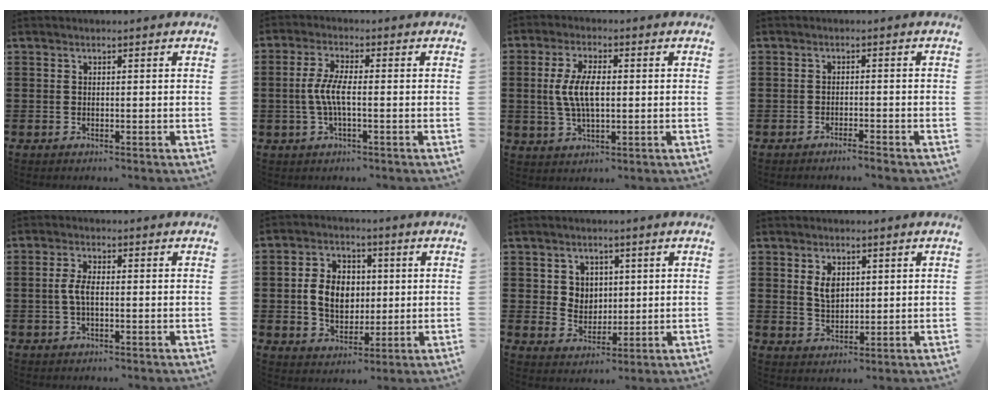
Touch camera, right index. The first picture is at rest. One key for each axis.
{"total": 4.7, "fx": -0.8, "fy": 1.0, "fz": 4.6, "tx": -0.103, "ty": -0.004, "tz": -0.023}
{"total": 6.6, "fx": 0.2, "fy": 2.6, "fz": 6.1, "tx": -0.136, "ty": 0.001, "tz": -0.005}
{"total": 1.7, "fx": -1.6, "fy": -0.3, "fz": 0.6, "tx": -0.011, "ty": -0.002, "tz": -0.029}
{"total": 3.2, "fx": -0.4, "fy": 1.1, "fz": 3.0, "tx": -0.077, "ty": -0.005, "tz": -0.015}
{"total": 7.2, "fx": 0.1, "fy": 5.5, "fz": 4.7, "tx": -0.108, "ty": 0.009, "tz": -0.005}
{"total": 3.9, "fx": 1.5, "fy": 3.6, "fz": 0.7, "tx": -0.023, "ty": 0.010, "tz": 0.024}
{"total": 3.7, "fx": 1.3, "fy": 2.2, "fz": 2.7, "tx": -0.052, "ty": 0.005, "tz": 0.021}